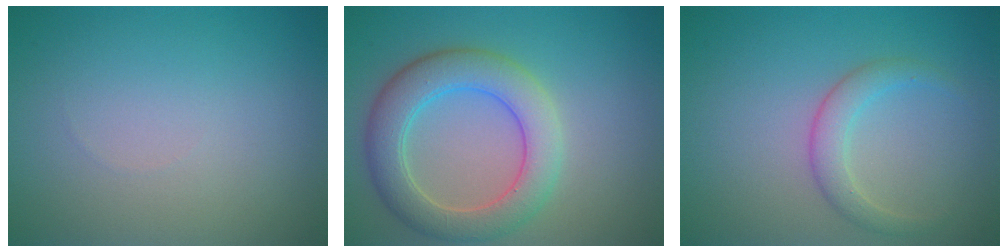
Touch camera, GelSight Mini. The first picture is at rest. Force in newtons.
{"total": 5.8, "press": 5.8, "slide": 0.5}
{"total": 2.3, "press": 2.3, "slide": 0.1}